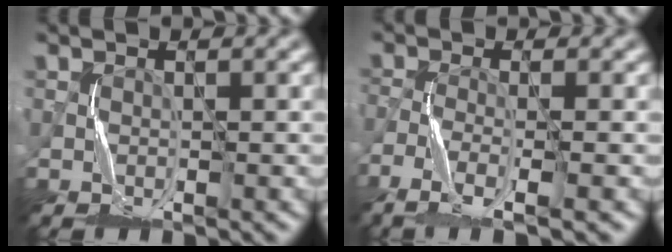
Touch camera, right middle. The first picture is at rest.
{"total": 4.3, "force": [-3.7, 0.7, 2.2], "torque": [-0.045, -0.008, -0.078]}